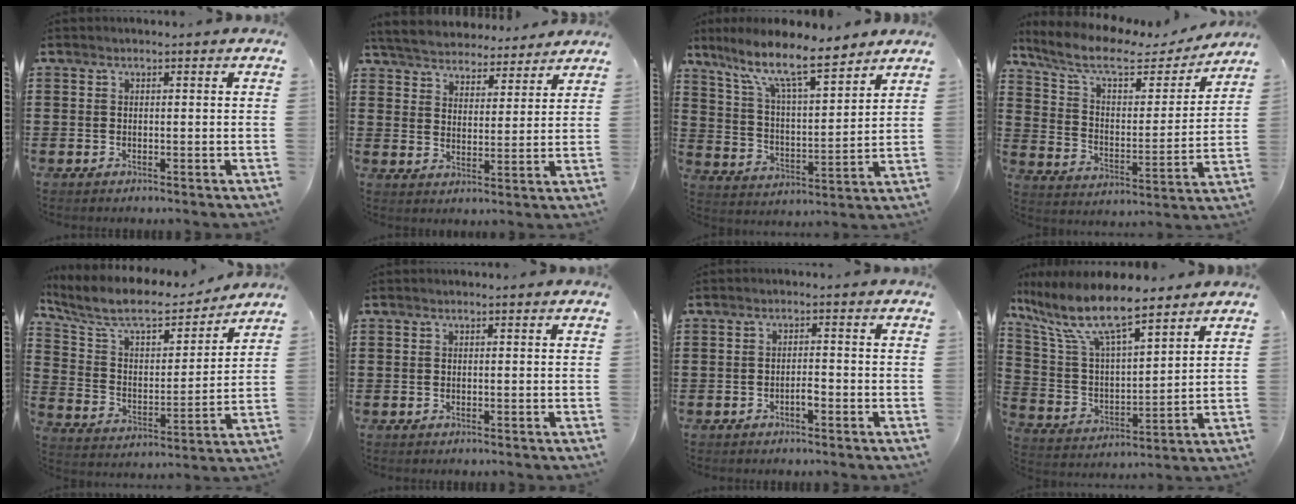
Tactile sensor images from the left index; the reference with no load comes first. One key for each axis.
{"total": 5.0, "fx": 5.0, "fy": 0.5, "fz": 0.2, "tx": -0.032, "ty": -0.031, "tz": 0.086}
{"total": 10.7, "fx": 8.4, "fy": 2.1, "fz": 6.3, "tx": -0.150, "ty": -0.036, "tz": 0.144}
{"total": 8.9, "fx": 6.9, "fy": 2.7, "fz": 5.0, "tx": -0.124, "ty": -0.032, "tz": 0.116}
{"total": 9.1, "fx": 8.0, "fy": 1.9, "fz": 3.9, "tx": -0.110, "ty": -0.048, "tz": 0.136}
{"total": 0.0}
{"total": 1.9, "fx": -1.0, "fy": 0.5, "fz": 1.5, "tx": -0.030, "ty": 0.002, "tz": -0.018}
{"total": 10.6, "fx": 8.2, "fy": 2.2, "fz": 6.3, "tx": -0.162, "ty": -0.043, "tz": 0.137}